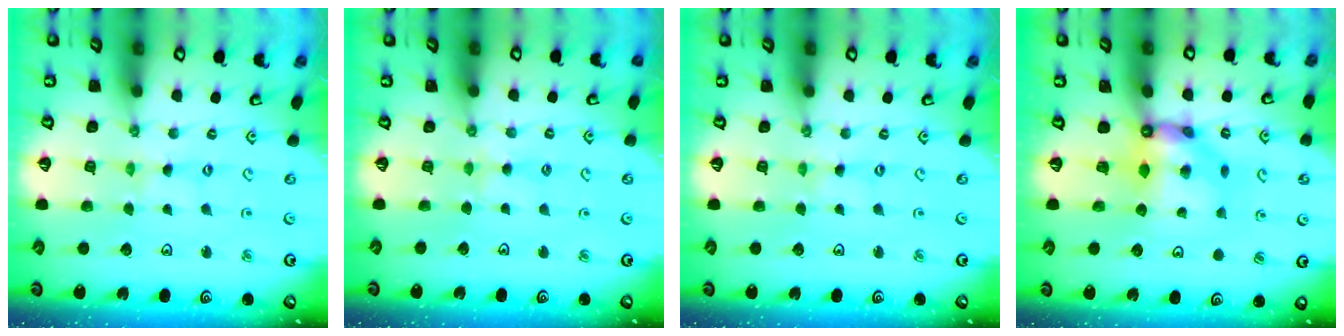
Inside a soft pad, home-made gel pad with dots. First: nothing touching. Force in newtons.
{"total": 3.1, "press": 3.1, "slide": 0.3}
{"total": 0.0}
{"total": 8.8, "press": 8.8, "slide": 0.7}